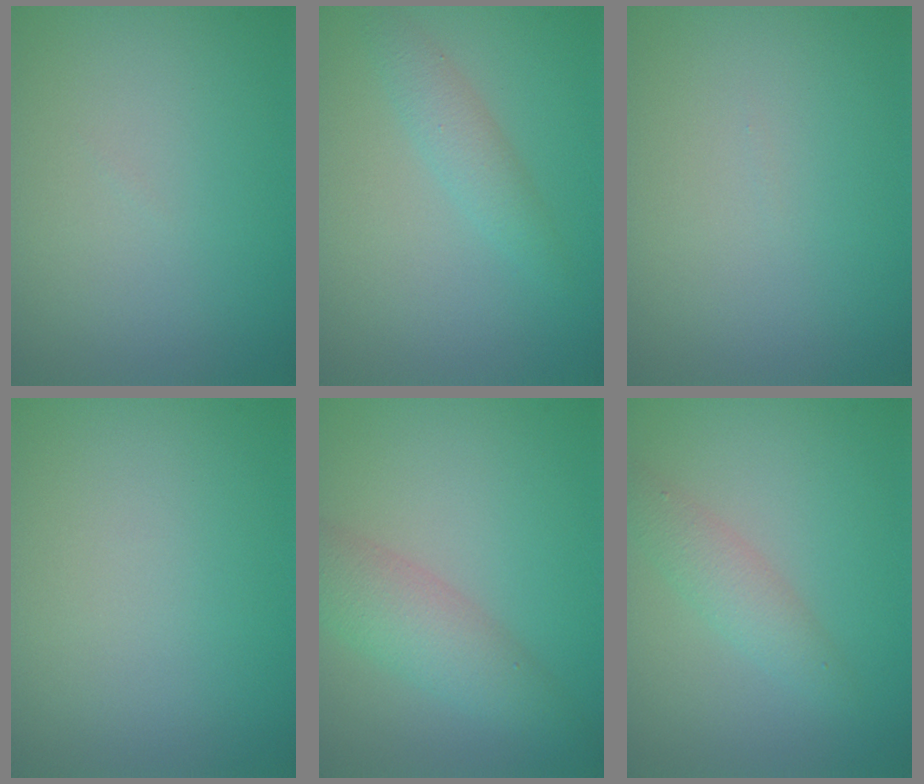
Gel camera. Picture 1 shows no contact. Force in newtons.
{"total": 2.0, "press": 2.0, "slide": 0.0}
{"total": 0.0}
{"total": 0.0}
{"total": 4.1, "press": 4.1, "slide": 0.0}
{"total": 2.3, "press": 2.3, "slide": 0.1}